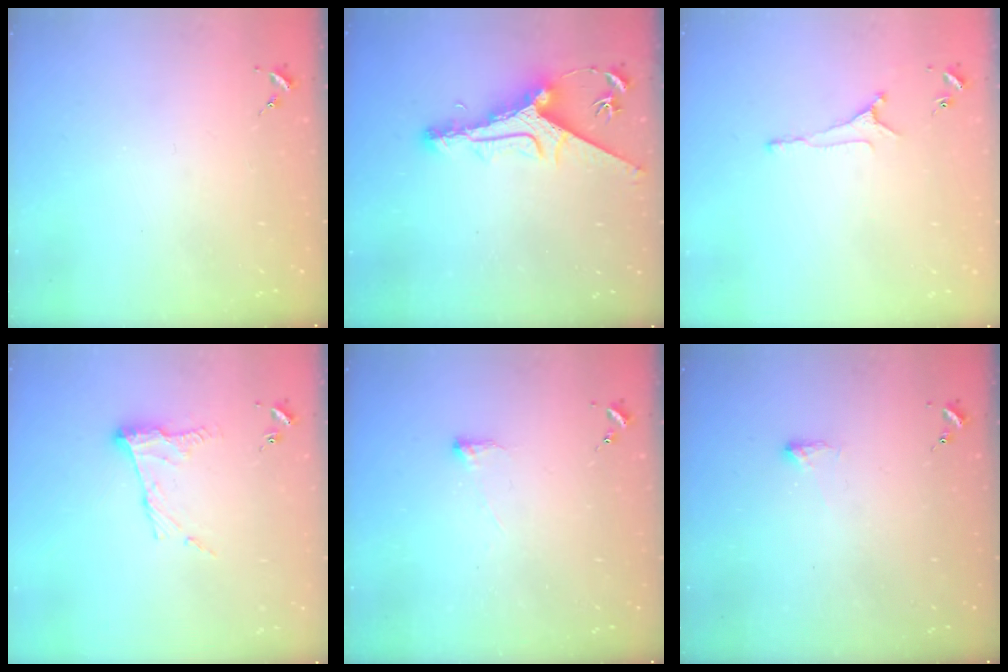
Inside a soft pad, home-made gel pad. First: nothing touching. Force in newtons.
{"total": 12.4, "press": 12.4, "slide": 0.9}
{"total": 4.7, "press": 4.6, "slide": 0.8}
{"total": 9.6, "press": 9.6, "slide": 0.8}
{"total": 3.3, "press": 3.2, "slide": 0.5}
{"total": 2.3, "press": 2.2, "slide": 0.8}